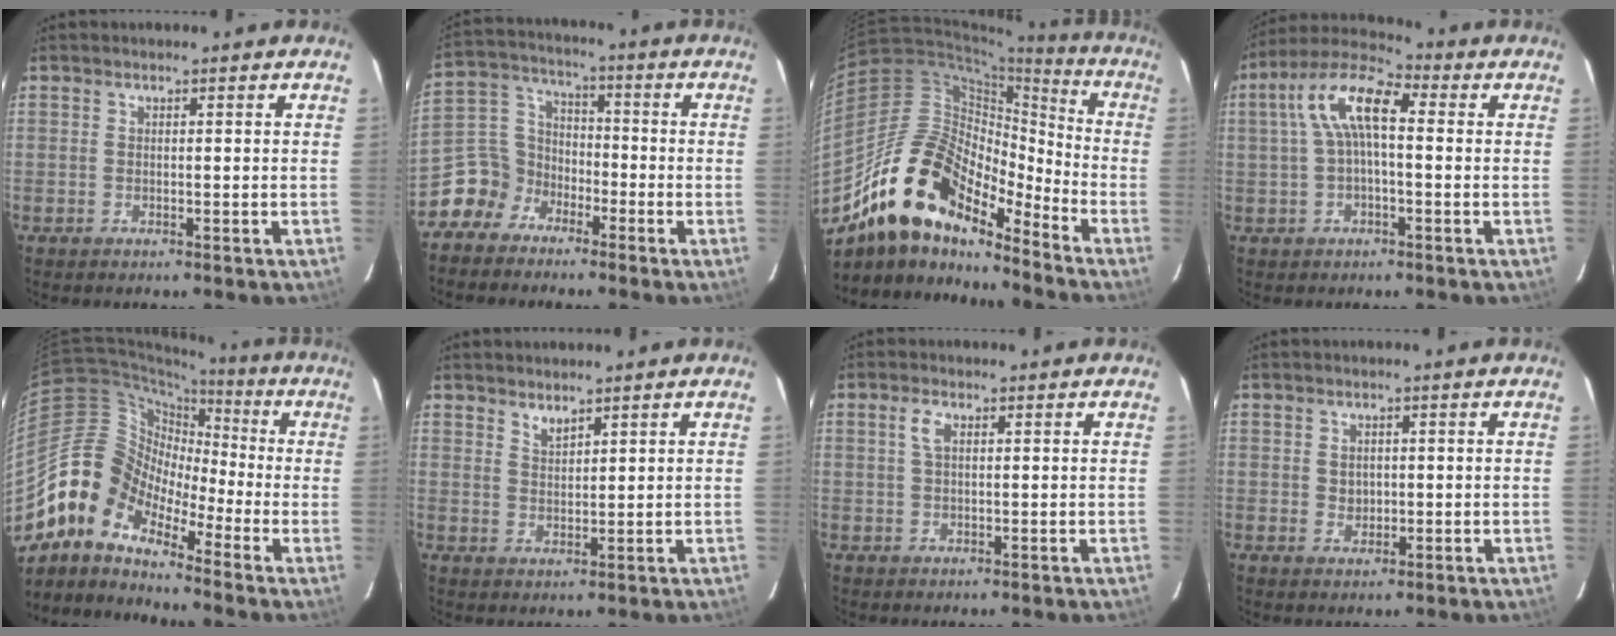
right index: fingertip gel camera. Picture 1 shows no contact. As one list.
[{"total": 8.3, "force": [-5.7, 6.1, 0.6], "torque": [-0.028, 0.042, -0.126]}, {"total": 18.9, "force": [-14.6, 7.4, 9.5], "torque": [-0.166, 0.005, -0.277]}, {"total": 10.8, "force": [1.5, 4.3, 9.8], "torque": [-0.195, 0.032, 0.019]}, {"total": 10.8, "force": [-7.4, 6.6, 4.3], "torque": [-0.075, 0.029, -0.176]}, {"total": 2.5, "force": [2.2, 0.6, 1.0], "torque": [-0.017, 0.000, 0.040]}, {"total": 2.4, "force": [0.8, 1.2, 1.9], "torque": [-0.041, 0.006, 0.015]}, {"total": 2.2, "force": [0.3, 2.0, 1.0], "torque": [-0.014, 0.004, 0.008]}]